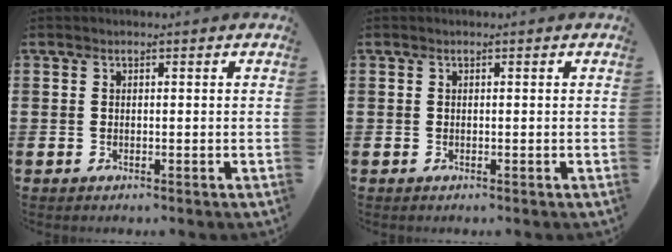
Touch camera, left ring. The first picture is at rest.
{"total": 0.0}